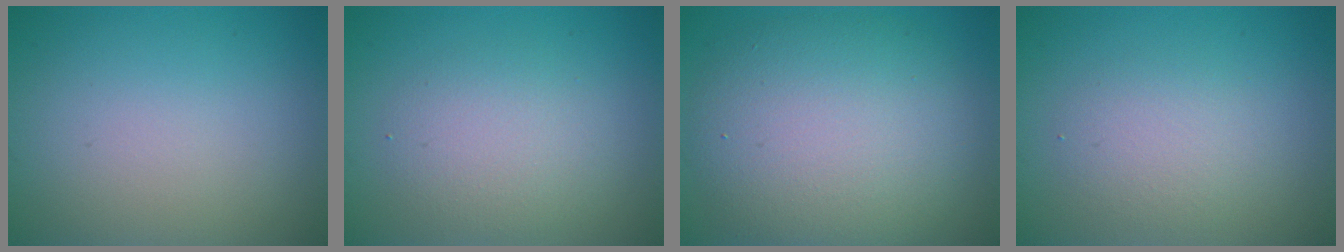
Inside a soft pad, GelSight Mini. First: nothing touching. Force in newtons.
{"total": 3.2, "press": 3.2, "slide": 0.1}
{"total": 9.3, "press": 9.3, "slide": 0.5}
{"total": 2.5, "press": 2.5, "slide": 0.1}